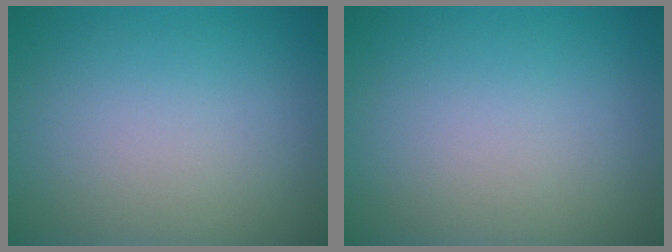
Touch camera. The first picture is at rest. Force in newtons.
{"total": 0.0}